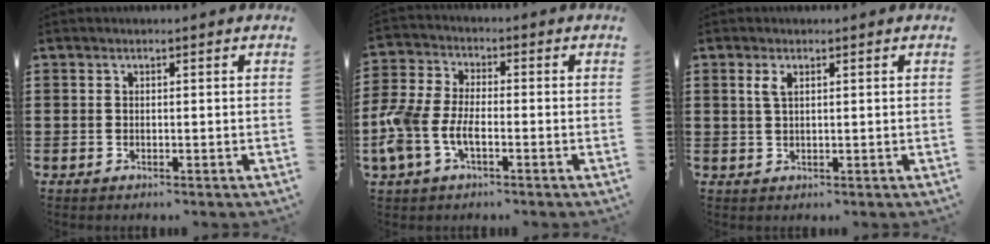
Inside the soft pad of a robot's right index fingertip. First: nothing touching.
{"total": 6.6, "force": [-2.6, 3.4, 5.0], "torque": [-0.137, -0.007, -0.057]}
{"total": 2.0, "force": [0.8, 0.7, 1.7], "torque": [-0.036, 0.006, 0.013]}